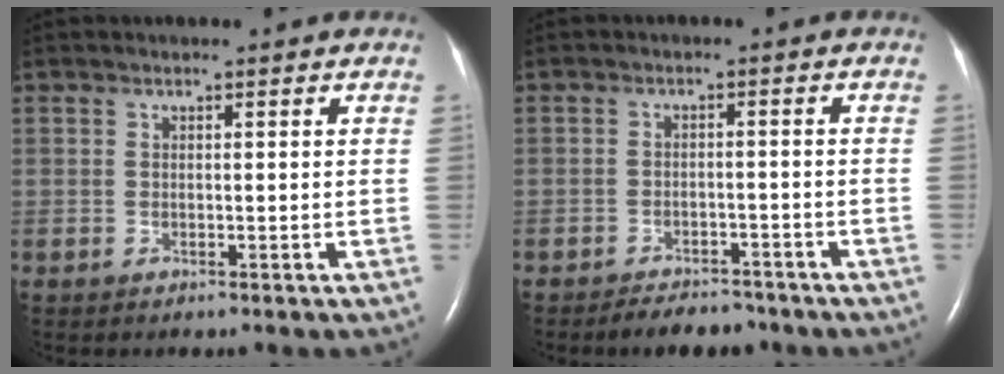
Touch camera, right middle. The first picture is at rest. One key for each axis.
{"total": 5.0, "fx": -4.4, "fy": 1.9, "fz": 1.4, "tx": -0.022, "ty": -0.002, "tz": -0.065}